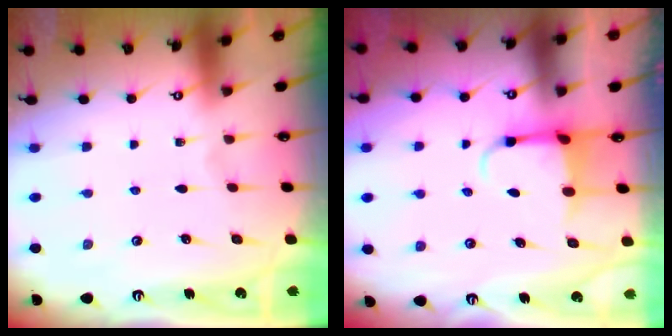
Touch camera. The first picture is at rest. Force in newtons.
{"total": 3.7, "press": 3.6, "slide": 1.0}